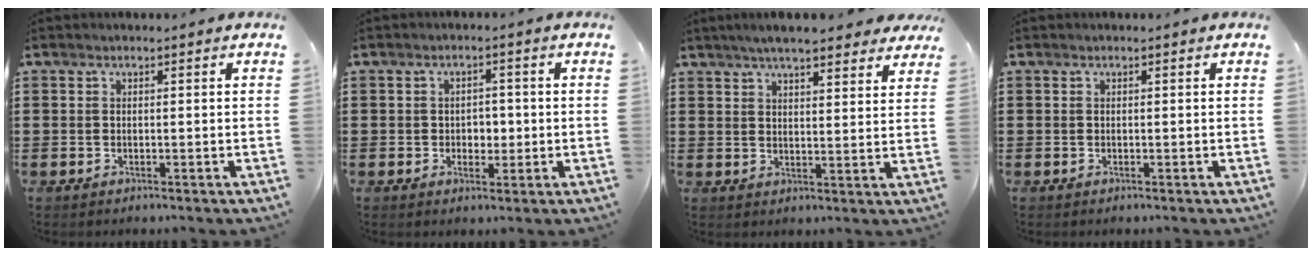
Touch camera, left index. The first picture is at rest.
{"total": 2.4, "force": [-0.2, 1.9, 1.4], "torque": [-0.025, 0.004, -0.010]}
{"total": 5.8, "force": [5.2, 0.7, 2.4], "torque": [-0.063, -0.009, 0.095]}
{"total": 0.0}